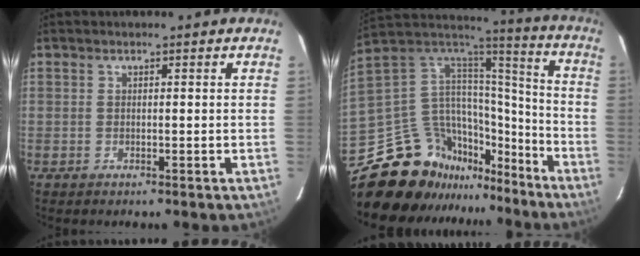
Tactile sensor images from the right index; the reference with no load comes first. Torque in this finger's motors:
{"motor_torque": [0.41, -1.73, 0.05, -0.21]}